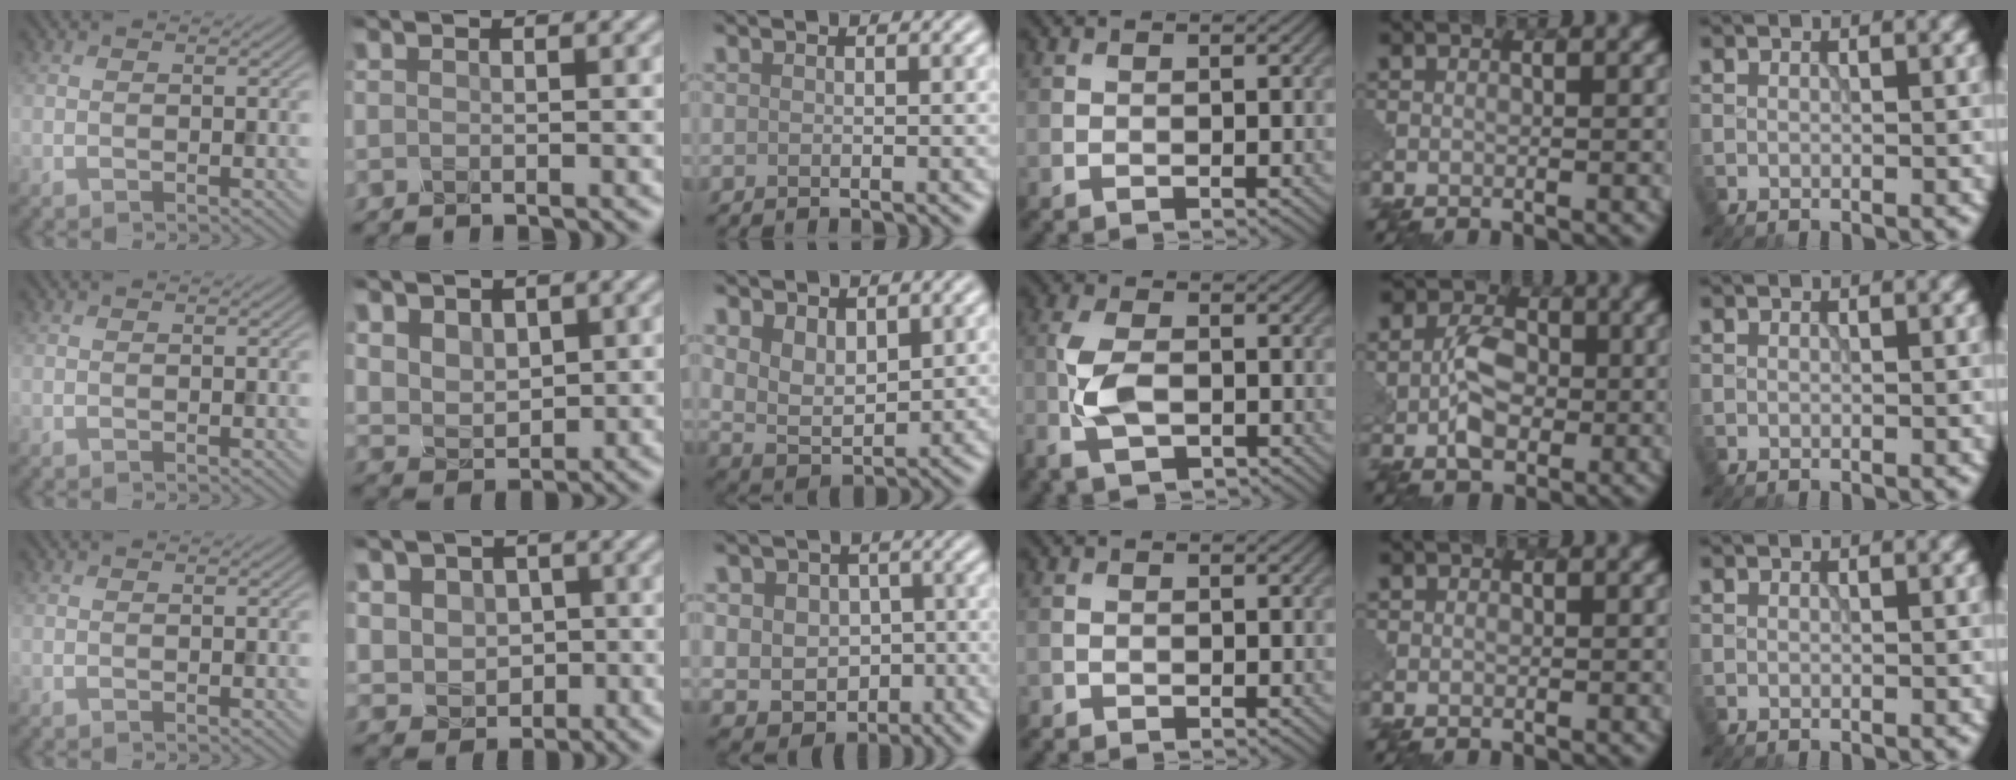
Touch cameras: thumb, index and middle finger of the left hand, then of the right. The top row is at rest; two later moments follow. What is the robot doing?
{"motion": "insert", "object": "pin"}